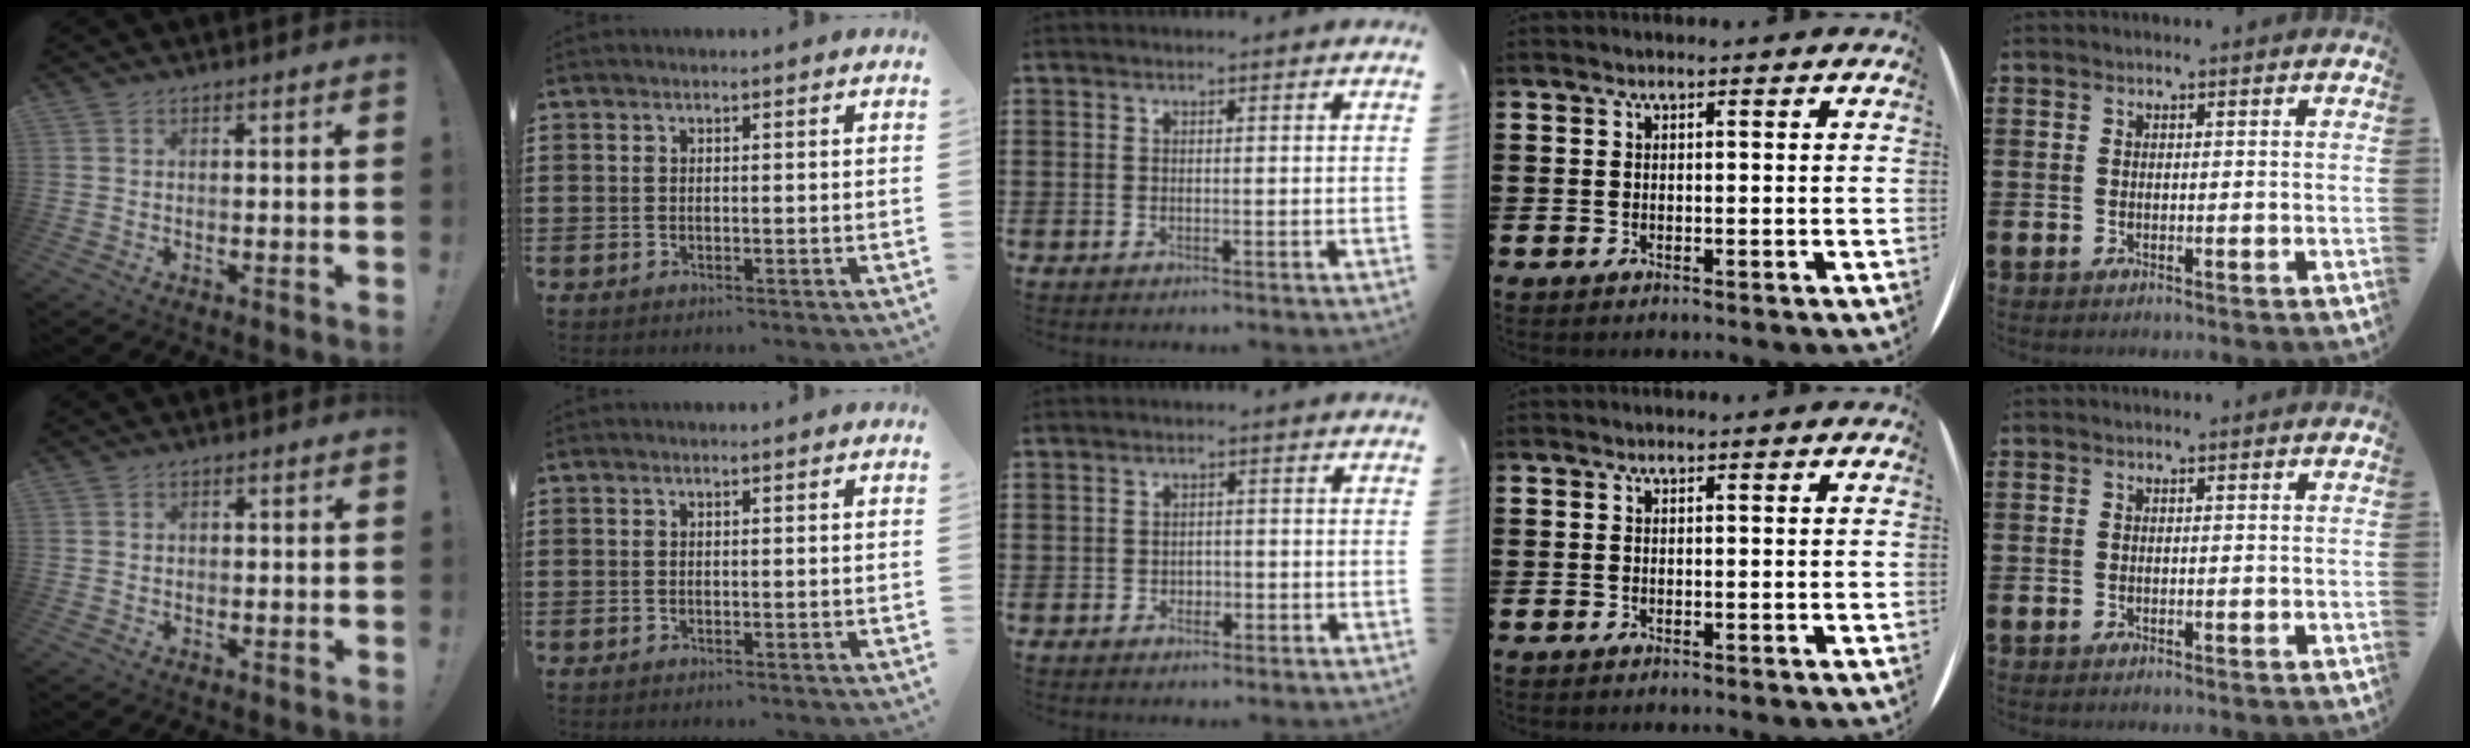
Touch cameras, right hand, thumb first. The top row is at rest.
{"thumb": {"total": 0.8, "force": [0.1, 0.7, 0.3], "torque": [-0.004, 0.002, 0.002]}, "middle": {"total": 1.5, "force": [-1.0, 1.0, 0.4], "torque": [-0.013, 0.001, -0.023]}}